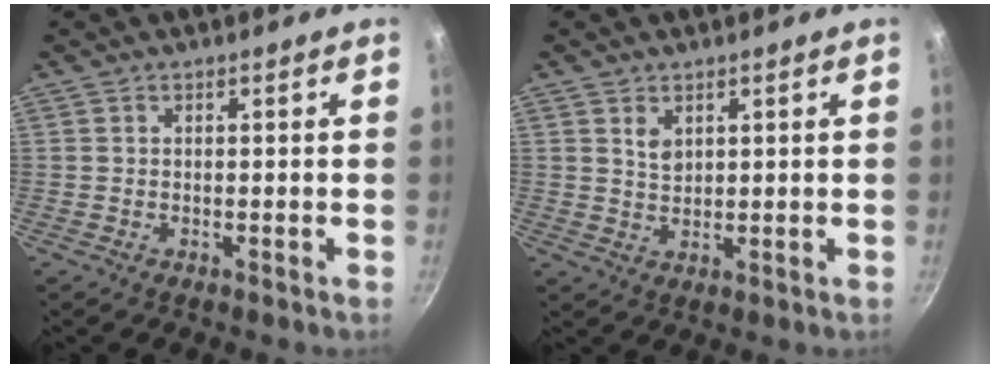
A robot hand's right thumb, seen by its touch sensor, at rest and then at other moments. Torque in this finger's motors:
{"motor_torque": [0.21, -0.05, 0.58, 0.07, 0.28]}